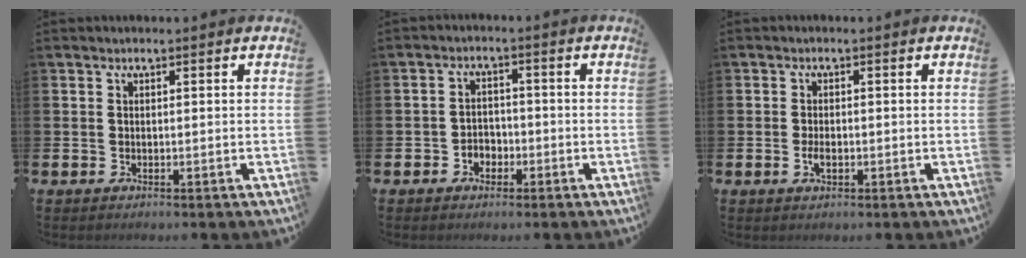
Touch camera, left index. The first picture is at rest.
{"total": 2.5, "force": [-1.5, 1.9, 0.7], "torque": [-0.024, 0.010, -0.033]}
{"total": 1.8, "force": [-0.5, 0.9, 1.5], "torque": [-0.034, 0.004, -0.008]}